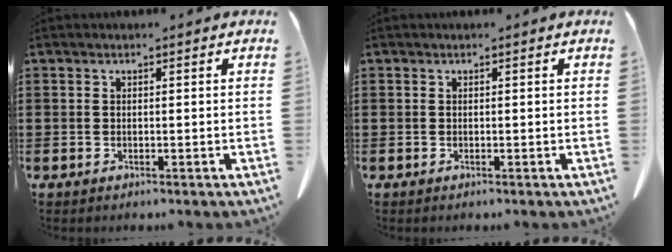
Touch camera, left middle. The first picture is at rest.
{"total": 0.0}